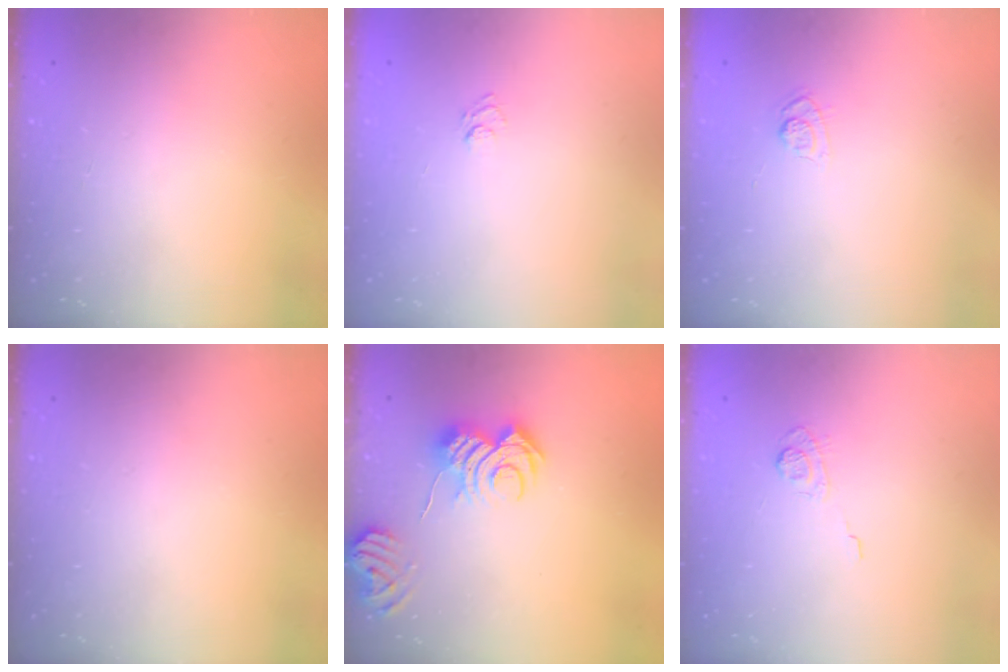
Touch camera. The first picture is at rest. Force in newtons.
{"total": 4.3, "press": 4.1, "slide": 1.3}
{"total": 4.8, "press": 4.5, "slide": 1.7}
{"total": 0.0}
{"total": 8.5, "press": 8.5, "slide": 1.0}
{"total": 6.7, "press": 6.6, "slide": 1.4}